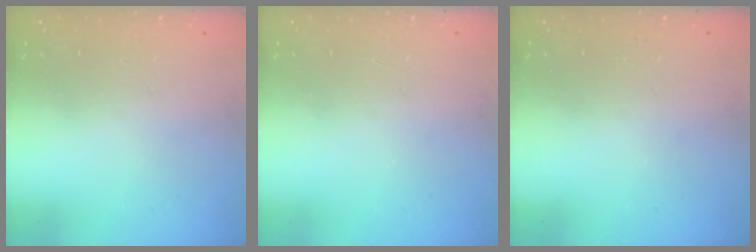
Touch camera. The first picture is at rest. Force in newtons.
{"total": 0.0}
{"total": 0.0}